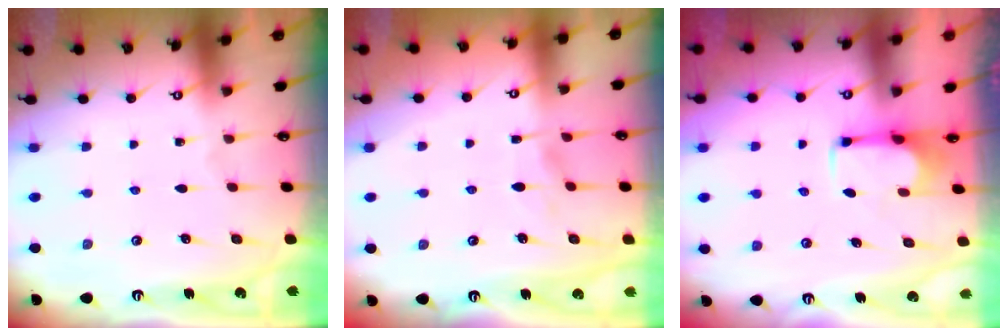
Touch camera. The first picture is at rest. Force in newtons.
{"total": 1.7, "press": 1.4, "slide": 1.1}
{"total": 2.8, "press": 2.6, "slide": 1.1}